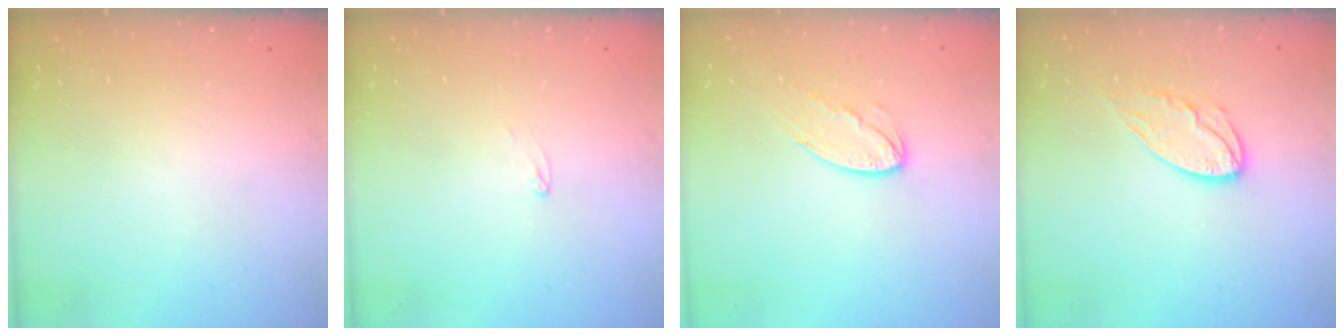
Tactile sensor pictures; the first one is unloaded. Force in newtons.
{"total": 2.6, "press": 2.6, "slide": 0.2}
{"total": 8.4, "press": 8.4, "slide": 0.4}
{"total": 9.8, "press": 9.7, "slide": 0.8}